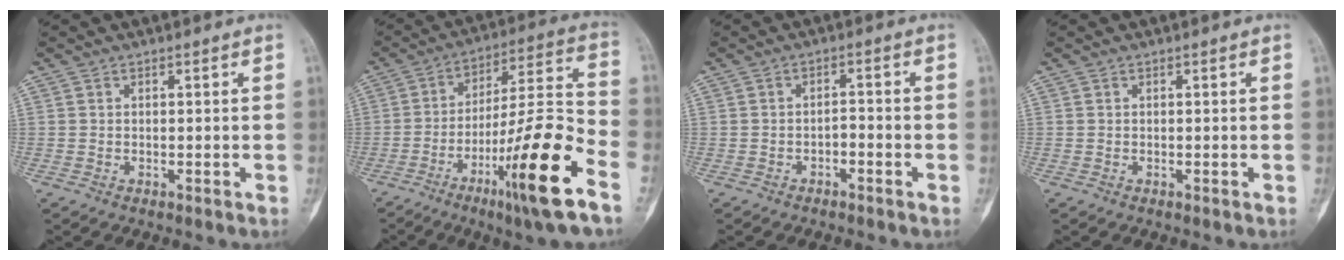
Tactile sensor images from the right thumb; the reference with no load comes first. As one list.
[{"total": 20.6, "force": [-10.0, 2.2, 17.9], "torque": [-0.315, 0.043, -0.158]}, {"total": 2.0, "force": [-1.2, 1.0, 1.2], "torque": [-0.015, 0.019, -0.021]}, {"total": 0.0}]